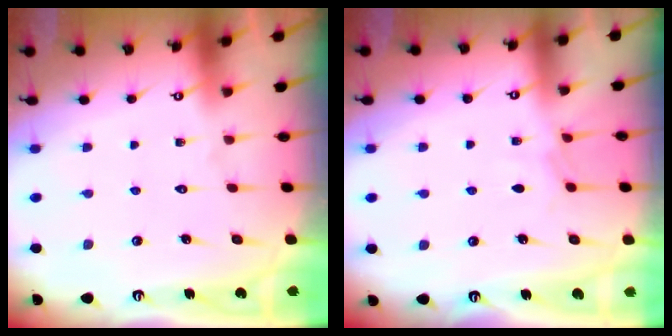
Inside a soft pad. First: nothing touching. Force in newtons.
{"total": 3.7, "press": 3.6, "slide": 0.6}